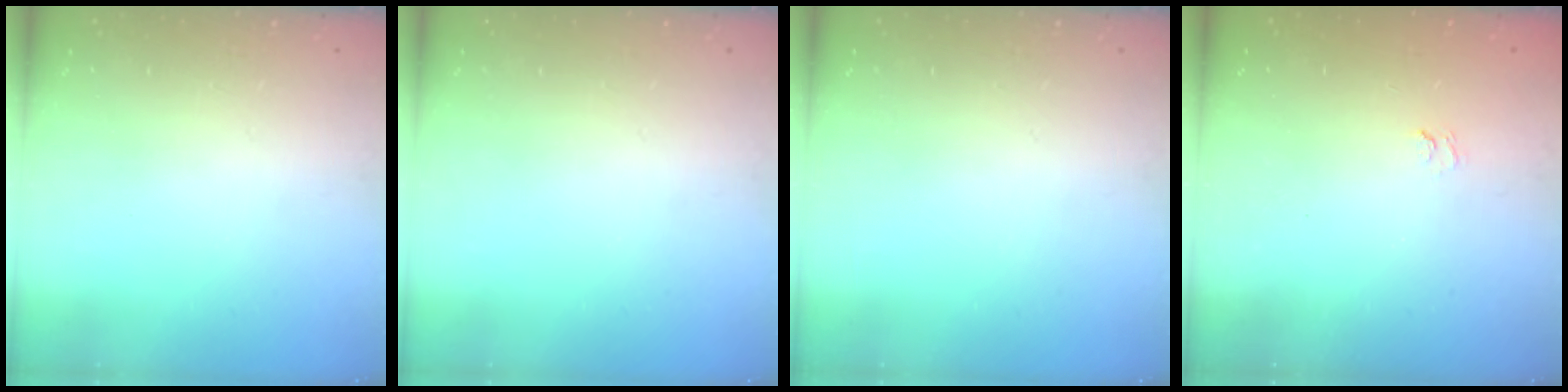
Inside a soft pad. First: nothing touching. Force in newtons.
{"total": 0.0}
{"total": 0.0}
{"total": 1.6, "press": 1.0, "slide": 1.2}